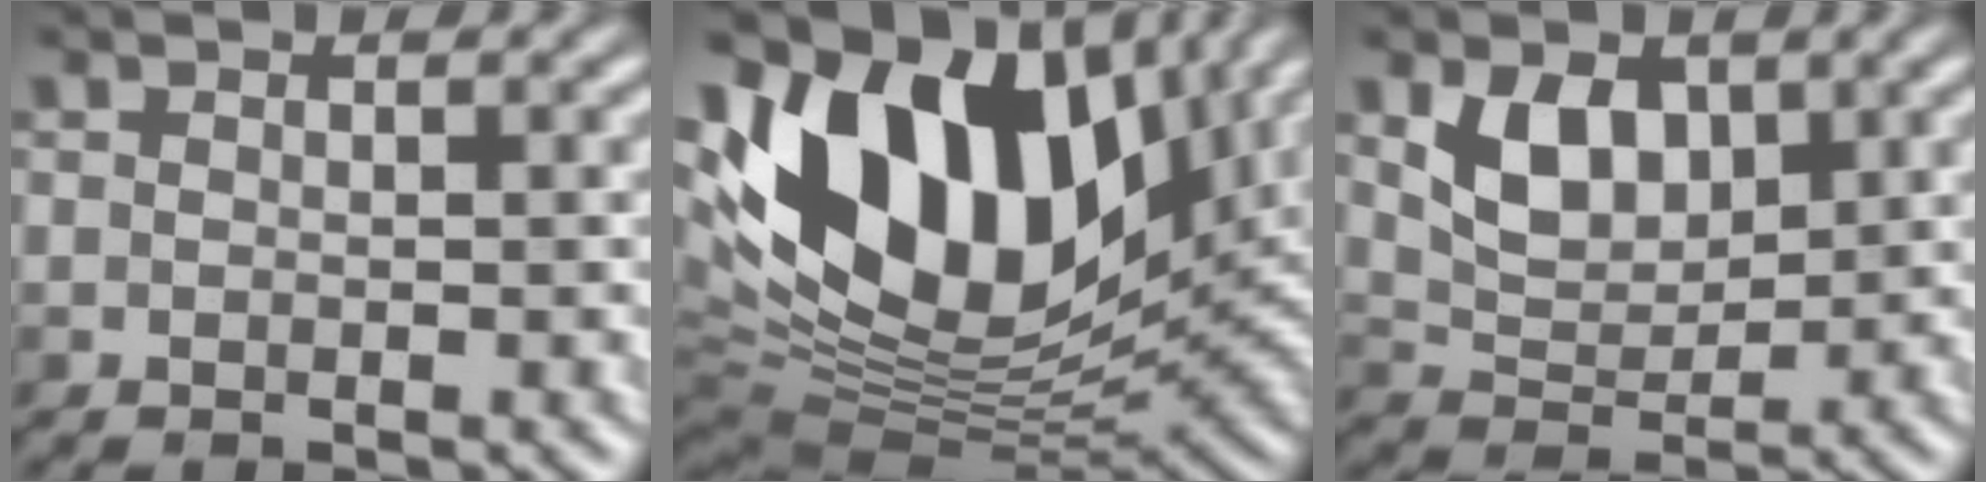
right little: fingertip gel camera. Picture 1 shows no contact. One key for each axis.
{"total": 15.9, "fx": 4.6, "fy": 9.7, "fz": 11.7, "tx": -0.241, "ty": 0.022, "tz": 0.080}
{"total": 3.8, "fx": 1.2, "fy": 2.5, "fz": 2.6, "tx": -0.057, "ty": -0.011, "tz": 0.023}